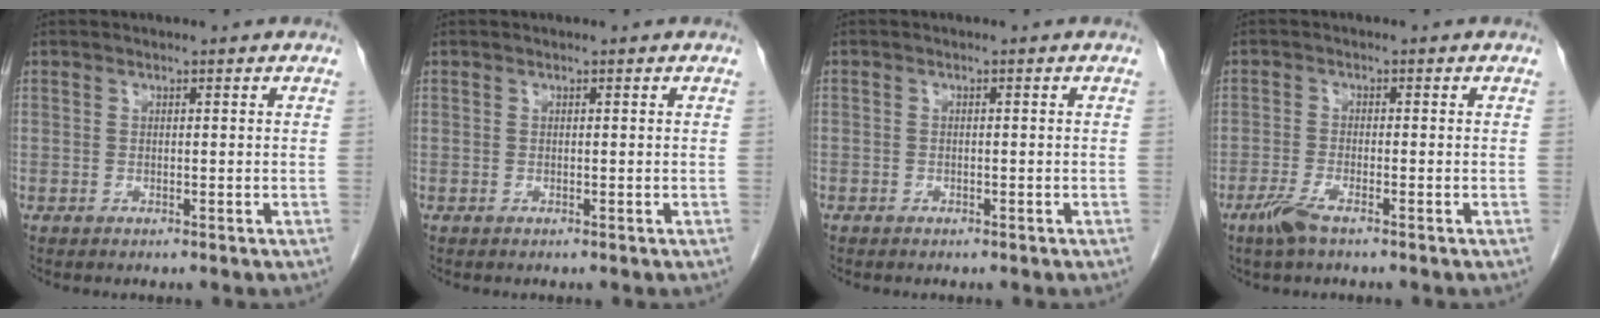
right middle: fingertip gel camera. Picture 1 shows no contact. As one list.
[{"total": 0.0}, {"total": 0.8, "force": [-0.5, 0.6, 0.0], "torque": [-0.006, 0.004, -0.009]}, {"total": 3.4, "force": [-2.4, 0.5, 2.4], "torque": [-0.058, -0.006, -0.049]}]